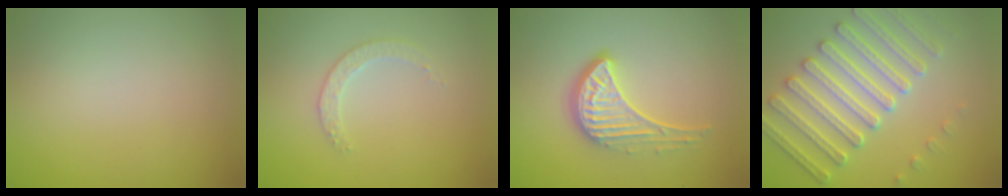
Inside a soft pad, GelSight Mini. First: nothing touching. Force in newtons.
{"total": 1.9, "press": 1.8, "slide": 0.6}
{"total": 4.3, "press": 3.1, "slide": 3.1}
{"total": 5.1, "press": 4.9, "slide": 1.3}